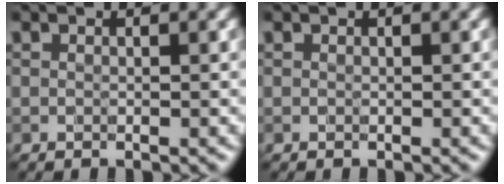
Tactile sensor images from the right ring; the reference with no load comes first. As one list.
[{"total": 0.0}]